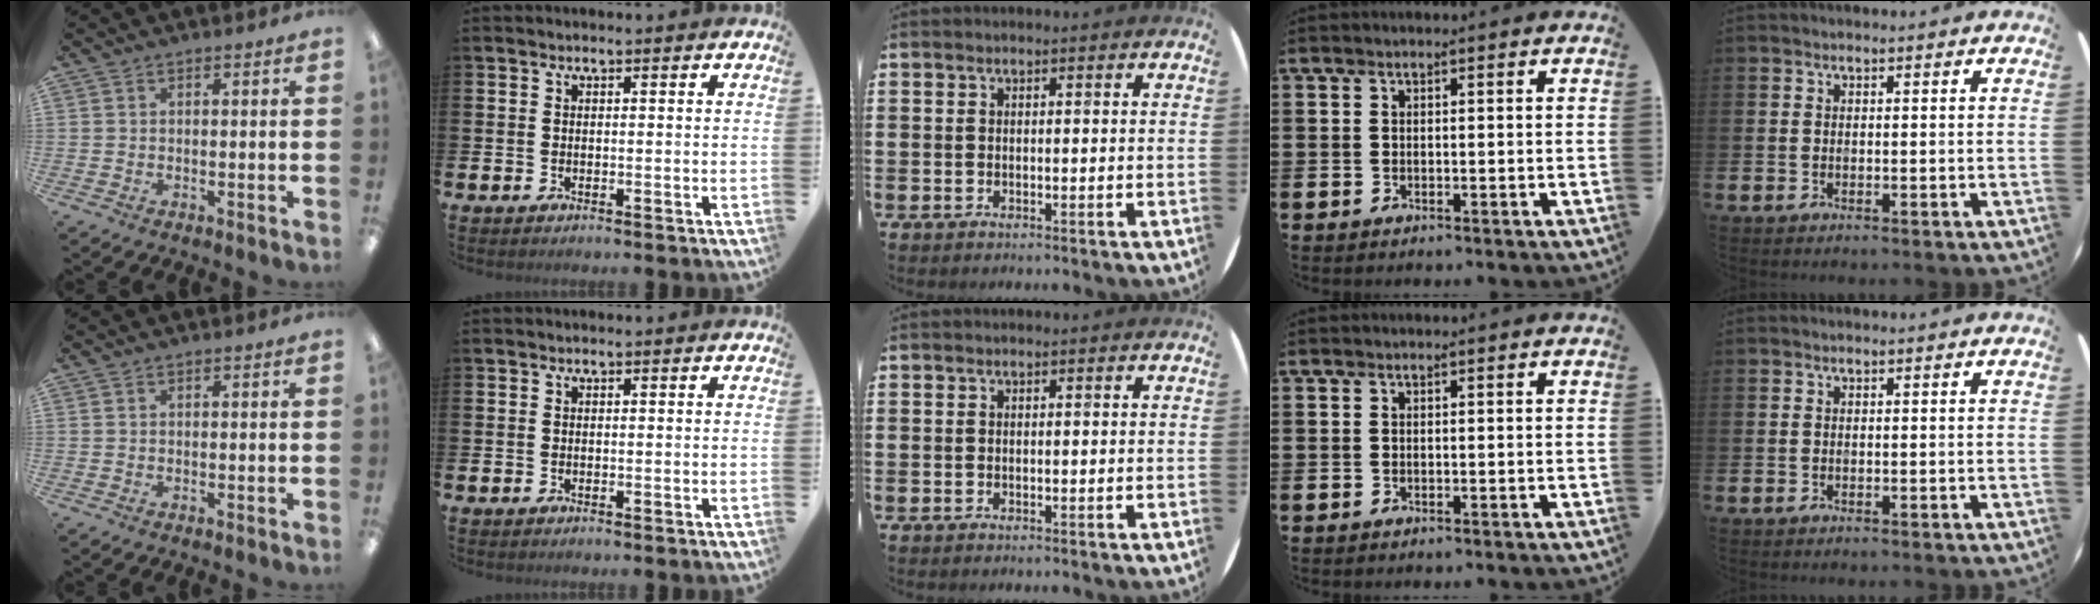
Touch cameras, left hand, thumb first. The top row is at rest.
{}